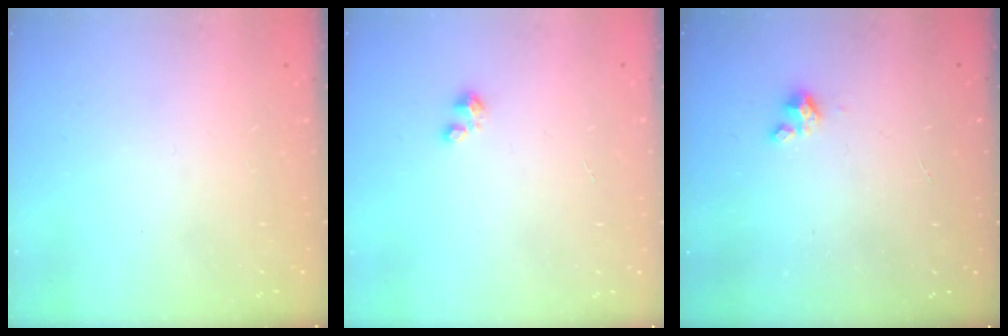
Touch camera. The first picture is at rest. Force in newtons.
{"total": 1.6, "press": 1.6, "slide": 0.2}
{"total": 1.9, "press": 1.9, "slide": 0.1}